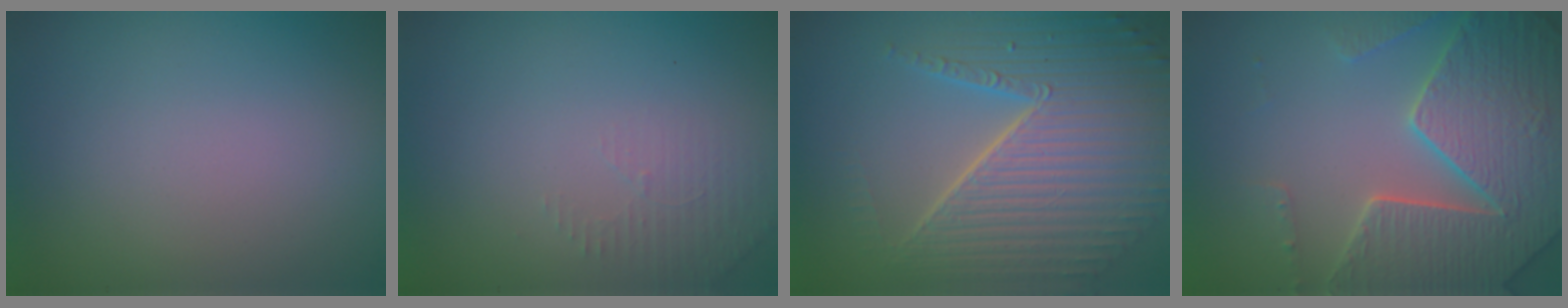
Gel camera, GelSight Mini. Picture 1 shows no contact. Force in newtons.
{"total": 1.5, "press": 1.5, "slide": 0.4}
{"total": 9.9, "press": 6.3, "slide": 7.7}
{"total": 7.5, "press": 7.3, "slide": 1.9}